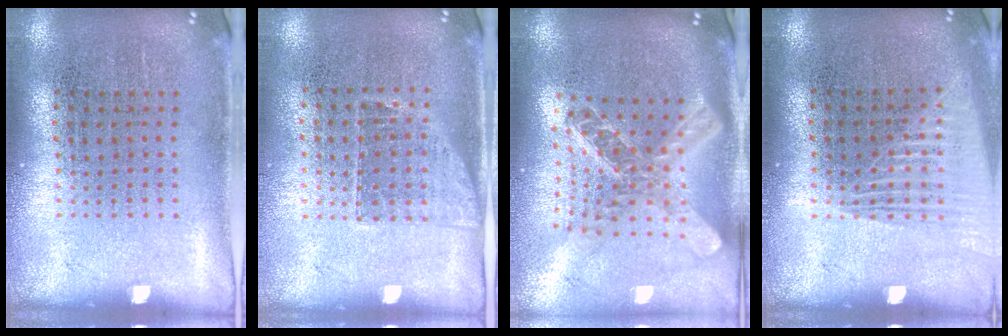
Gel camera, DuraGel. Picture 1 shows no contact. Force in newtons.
{"total": 1.1, "press": 0.9, "slide": 0.7}
{"total": 2.4, "press": 1.9, "slide": 1.5}
{"total": 1.3, "press": 1.3, "slide": 0.2}